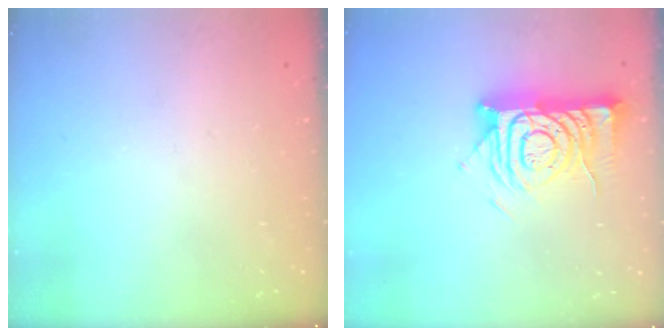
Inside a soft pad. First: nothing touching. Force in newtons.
{"total": 12.4, "press": 12.4, "slide": 0.9}